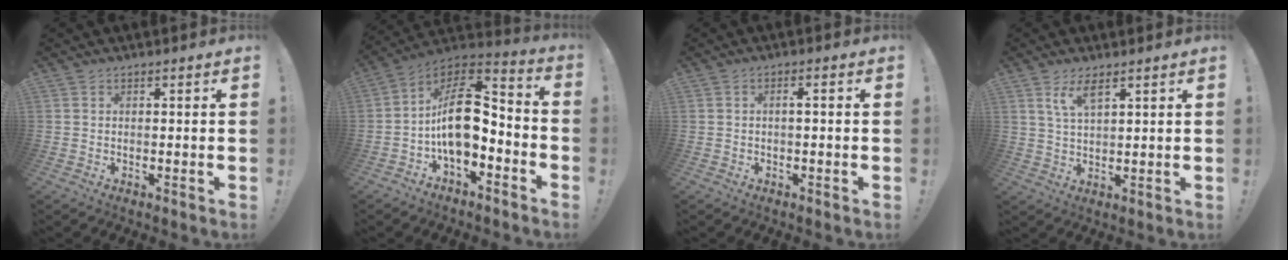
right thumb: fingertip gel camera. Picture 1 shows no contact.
{"total": 15.1, "force": [-1.4, 8.9, 12.1], "torque": [-0.220, 0.014, -0.019]}
{"total": 1.8, "force": [-0.5, 0.0, 1.7], "torque": [-0.037, 0.006, -0.011]}
{"total": 6.1, "force": [3.9, 1.9, 4.3], "torque": [-0.077, -0.016, 0.067]}